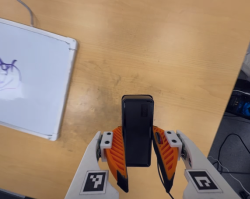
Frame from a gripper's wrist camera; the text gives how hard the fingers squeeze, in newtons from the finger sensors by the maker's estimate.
{"total": 4.3, "left": 2.9, "right": 5.8}